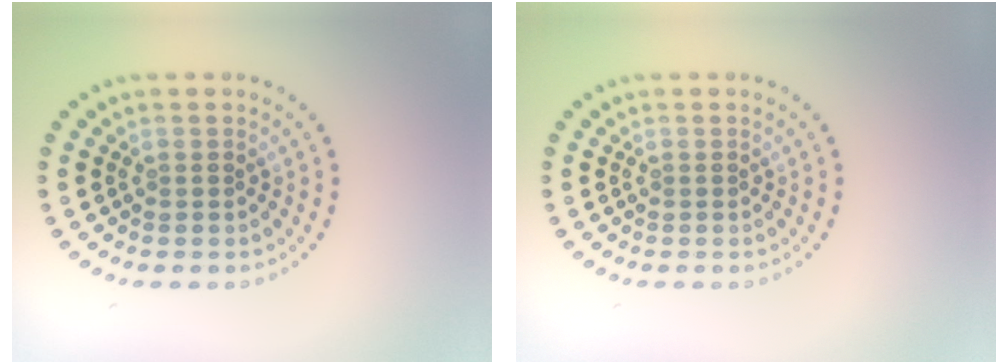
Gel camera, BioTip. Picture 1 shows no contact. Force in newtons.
{"total": 0.0}